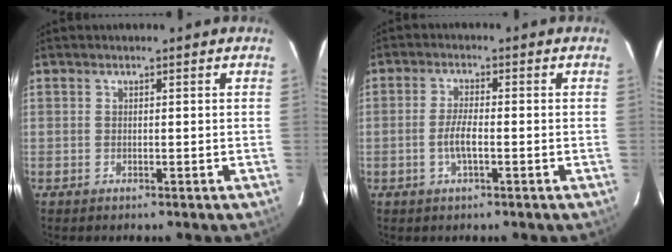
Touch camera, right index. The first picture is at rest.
{"total": 3.8, "force": [-1.2, 0.8, 3.5], "torque": [-0.073, 0.001, -0.024]}